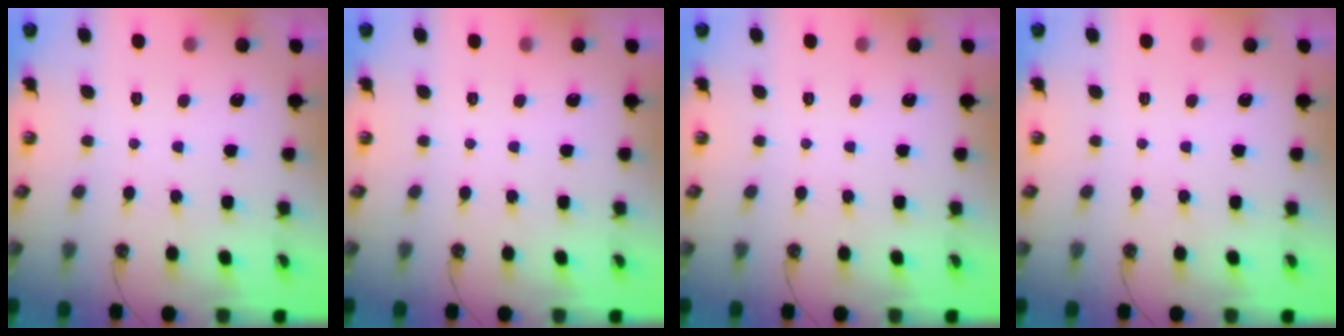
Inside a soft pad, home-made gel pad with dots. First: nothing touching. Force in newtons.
{"total": 0.0}
{"total": 0.0}
{"total": 0.0}